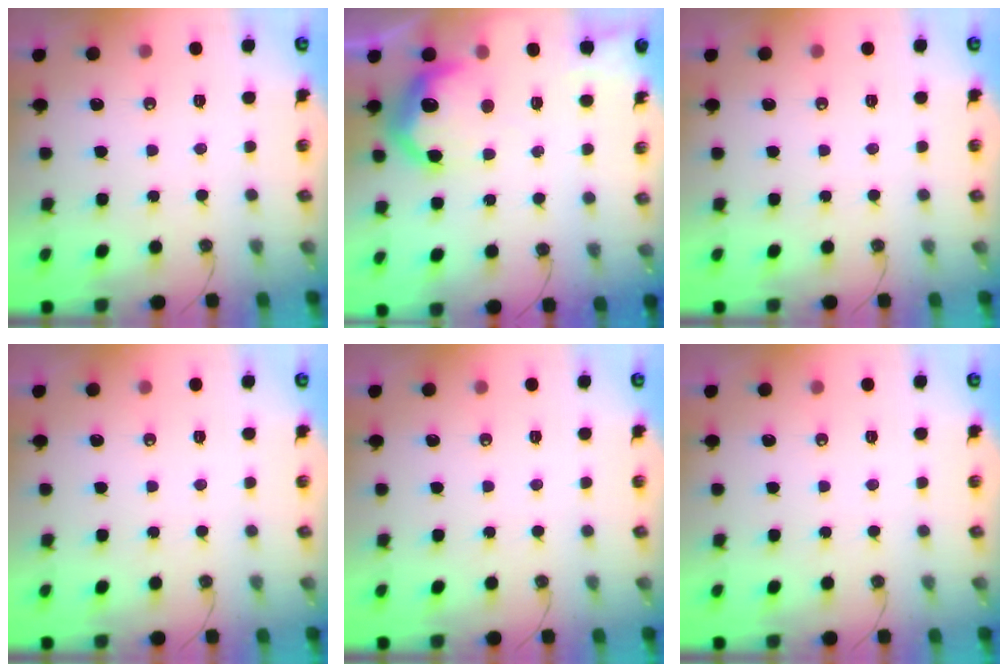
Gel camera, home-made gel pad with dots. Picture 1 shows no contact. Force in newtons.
{"total": 13.8, "press": 13.7, "slide": 0.8}
{"total": 0.0}
{"total": 0.0}
{"total": 0.0}
{"total": 0.0}